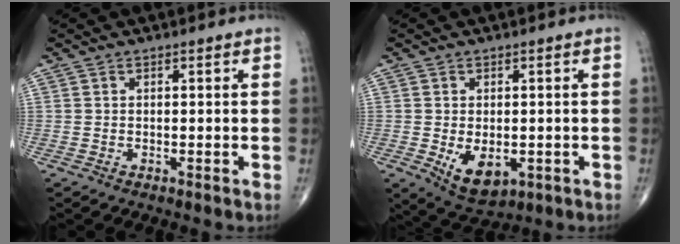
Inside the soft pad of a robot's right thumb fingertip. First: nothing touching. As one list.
[{"total": 7.3, "force": [-1.7, 4.4, 5.6], "torque": [-0.073, -0.010, -0.013]}]